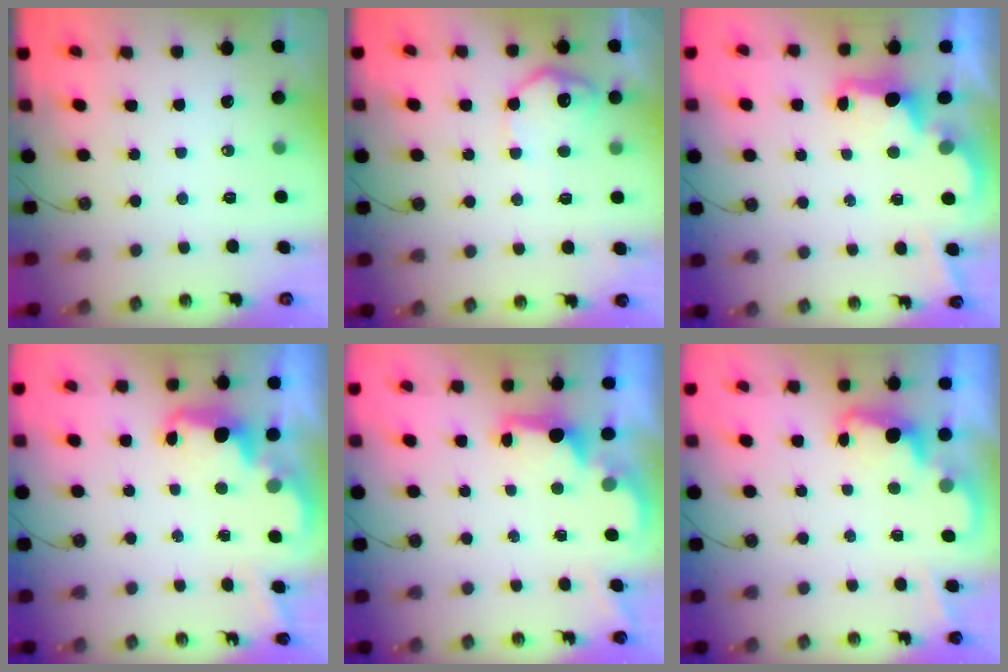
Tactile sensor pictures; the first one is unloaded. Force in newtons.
{"total": 11.2, "press": 11.2, "slide": 0.6}
{"total": 2.5, "press": 2.3, "slide": 0.8}
{"total": 2.6, "press": 2.6, "slide": 0.5}
{"total": 2.1, "press": 1.9, "slide": 0.8}
{"total": 2.3, "press": 2.2, "slide": 0.5}